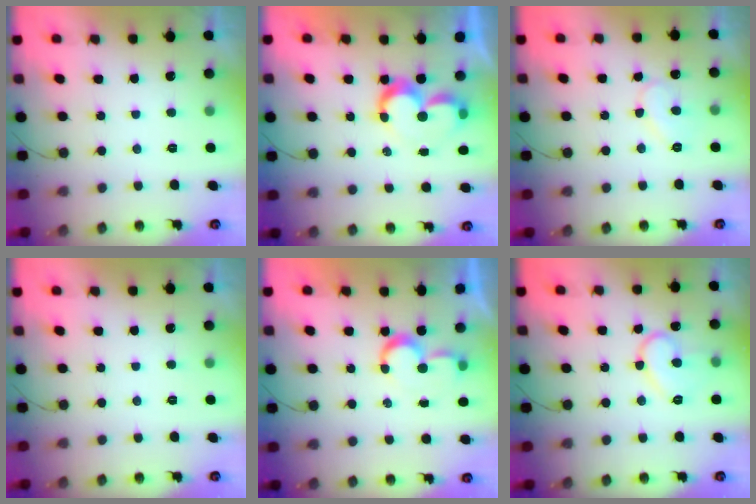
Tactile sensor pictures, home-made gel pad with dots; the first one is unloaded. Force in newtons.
{"total": 8.8, "press": 8.8, "slide": 0.8}
{"total": 7.8, "press": 7.7, "slide": 0.7}
{"total": 0.0}
{"total": 5.5, "press": 5.4, "slide": 0.5}
{"total": 11.4, "press": 11.3, "slide": 0.9}